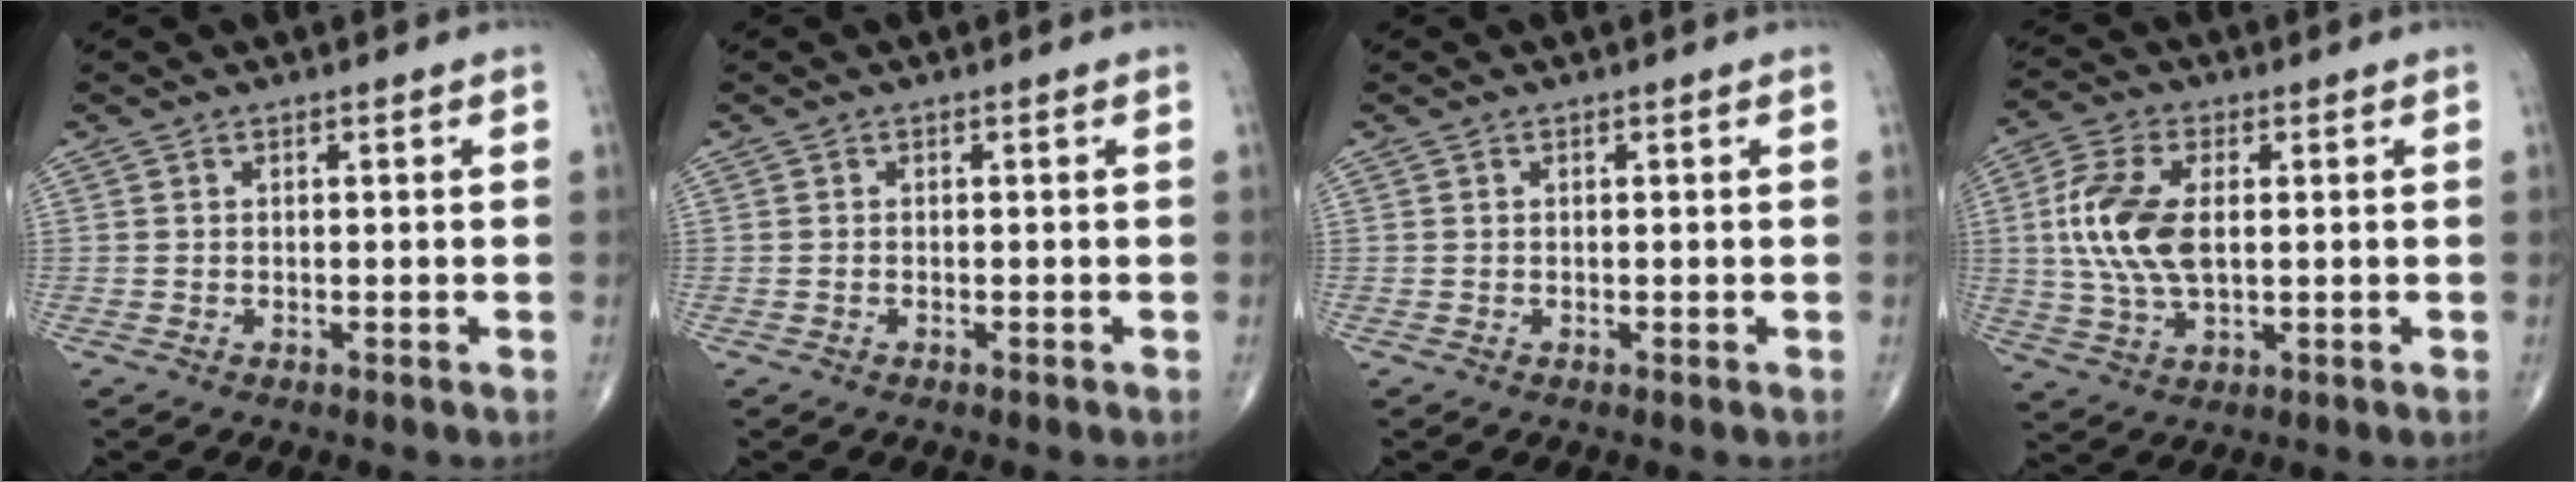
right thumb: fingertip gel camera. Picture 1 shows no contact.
{"total": 0.0}
{"total": 0.0}
{"total": 12.0, "force": [1.2, 6.3, 10.1], "torque": [-0.222, 0.002, 0.022]}